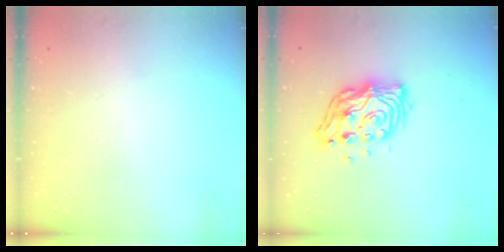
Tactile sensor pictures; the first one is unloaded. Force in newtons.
{"total": 13.8, "press": 13.7, "slide": 1.6}